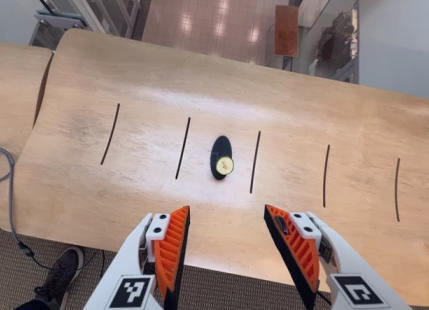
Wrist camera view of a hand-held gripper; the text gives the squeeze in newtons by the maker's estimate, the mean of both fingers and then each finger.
{"total": 0.0}